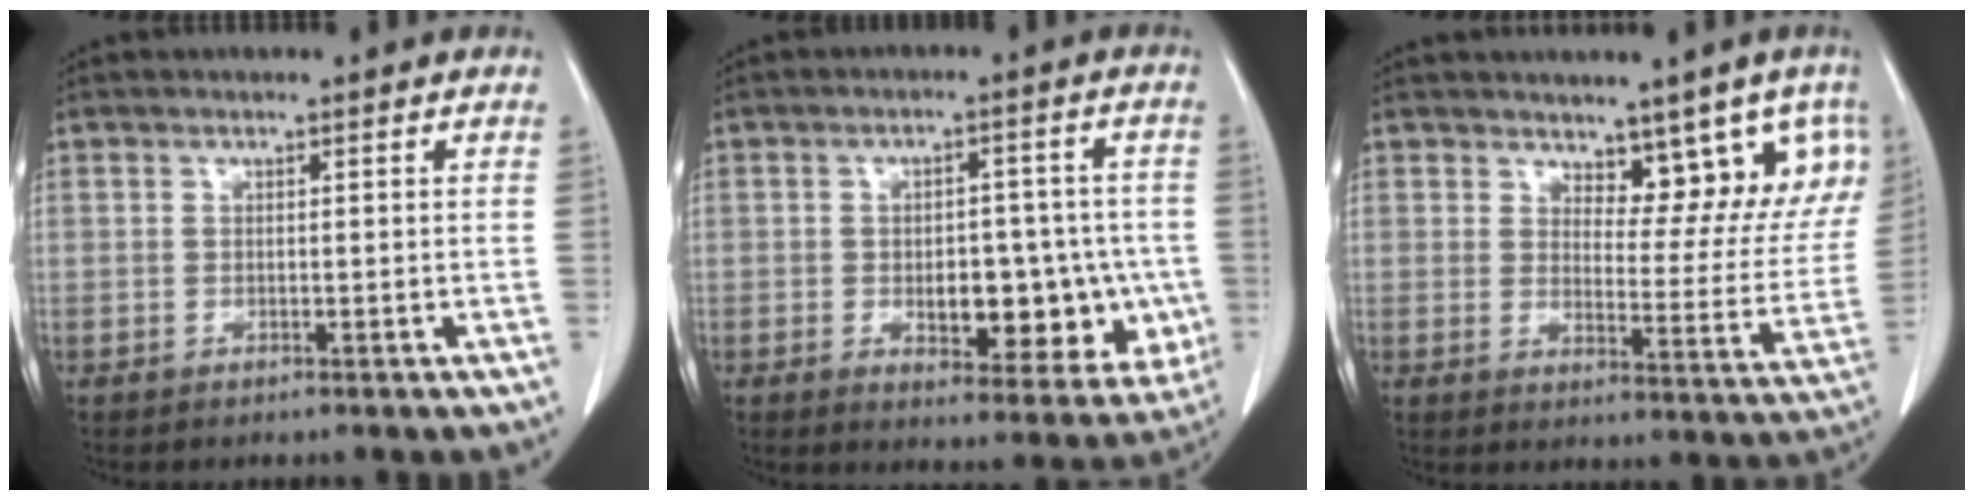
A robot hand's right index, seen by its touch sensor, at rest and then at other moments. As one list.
[{"total": 12.3, "force": [-2.6, 6.4, 10.2], "torque": [-0.117, 0.016, -0.017]}, {"total": 10.4, "force": [7.6, 4.7, 5.3], "torque": [-0.039, -0.013, 0.096]}]